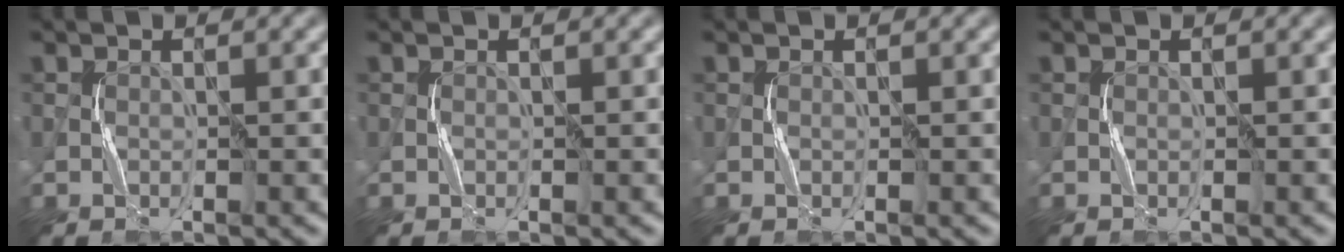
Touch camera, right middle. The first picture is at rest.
{"total": 0.0}
{"total": 0.0}
{"total": 0.0}